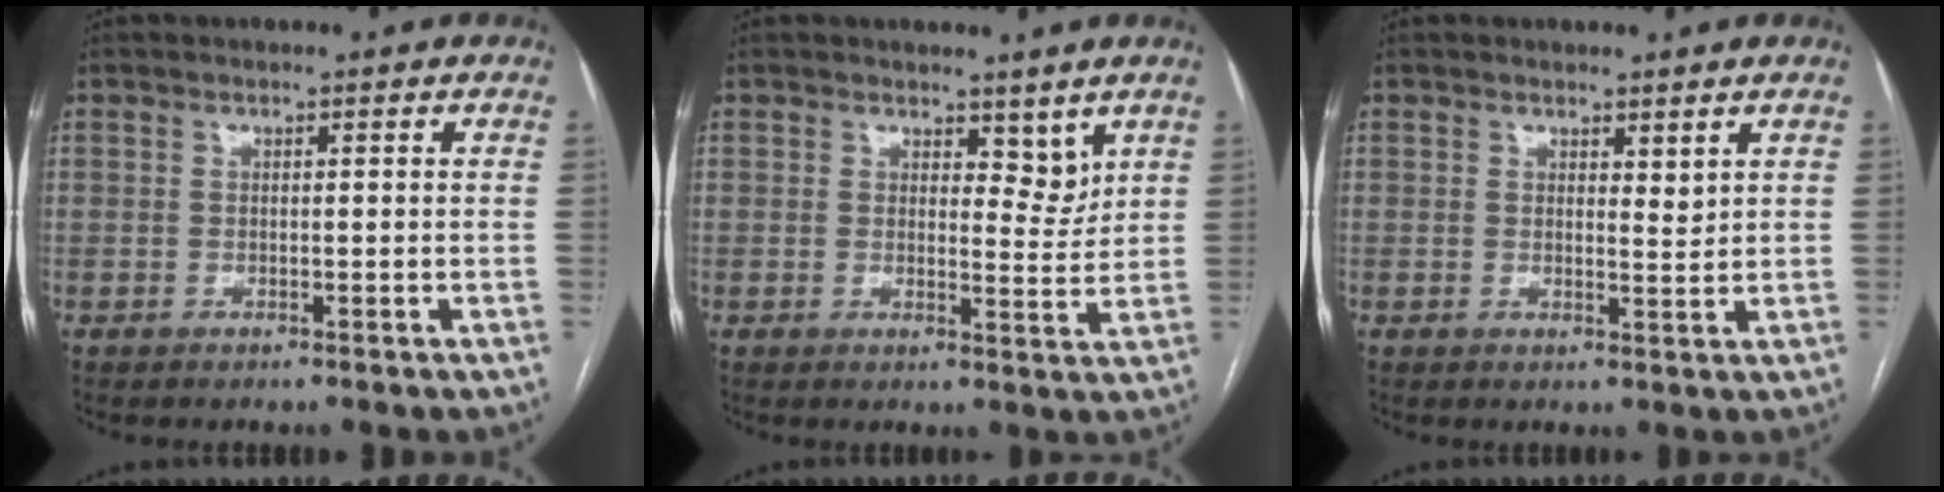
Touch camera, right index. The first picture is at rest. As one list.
[{"total": 3.9, "force": [2.8, 1.9, 1.9], "torque": [-0.016, -0.010, 0.044]}, {"total": 1.9, "force": [1.4, 0.6, 1.2], "torque": [-0.018, -0.012, 0.027]}]